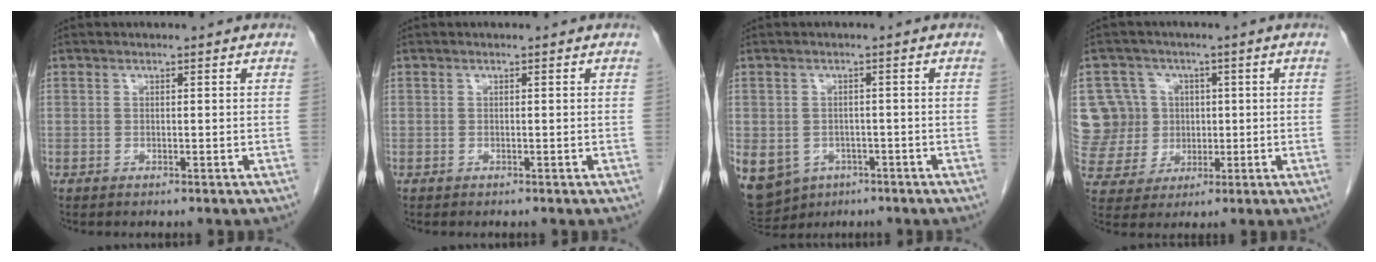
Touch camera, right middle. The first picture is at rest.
{"total": 0.0}
{"total": 19.0, "force": [-8.6, 15.2, 7.5], "torque": [-0.255, -0.010, -0.112]}
{"total": 10.6, "force": [2.1, 10.3, 1.5], "torque": [-0.050, 0.042, 0.055]}